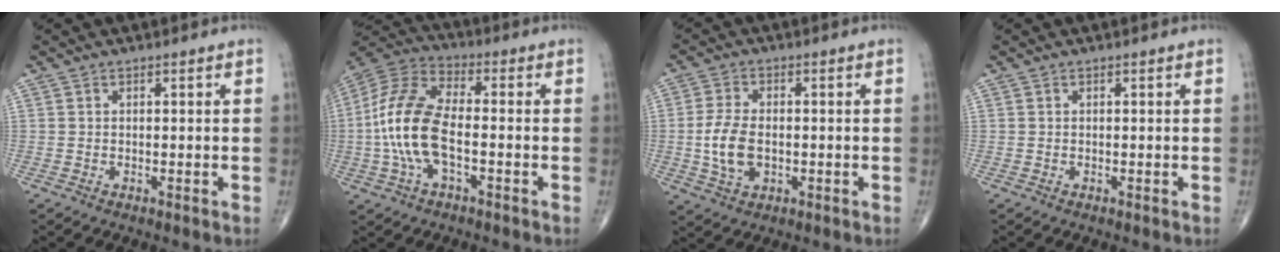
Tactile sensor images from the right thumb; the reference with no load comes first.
{"total": 14.8, "force": [-2.3, 7.2, 12.8], "torque": [-0.274, 0.036, -0.049]}
{"total": 7.3, "force": [-0.9, 4.5, 5.7], "torque": [-0.115, 0.005, -0.015]}
{"total": 0.0}